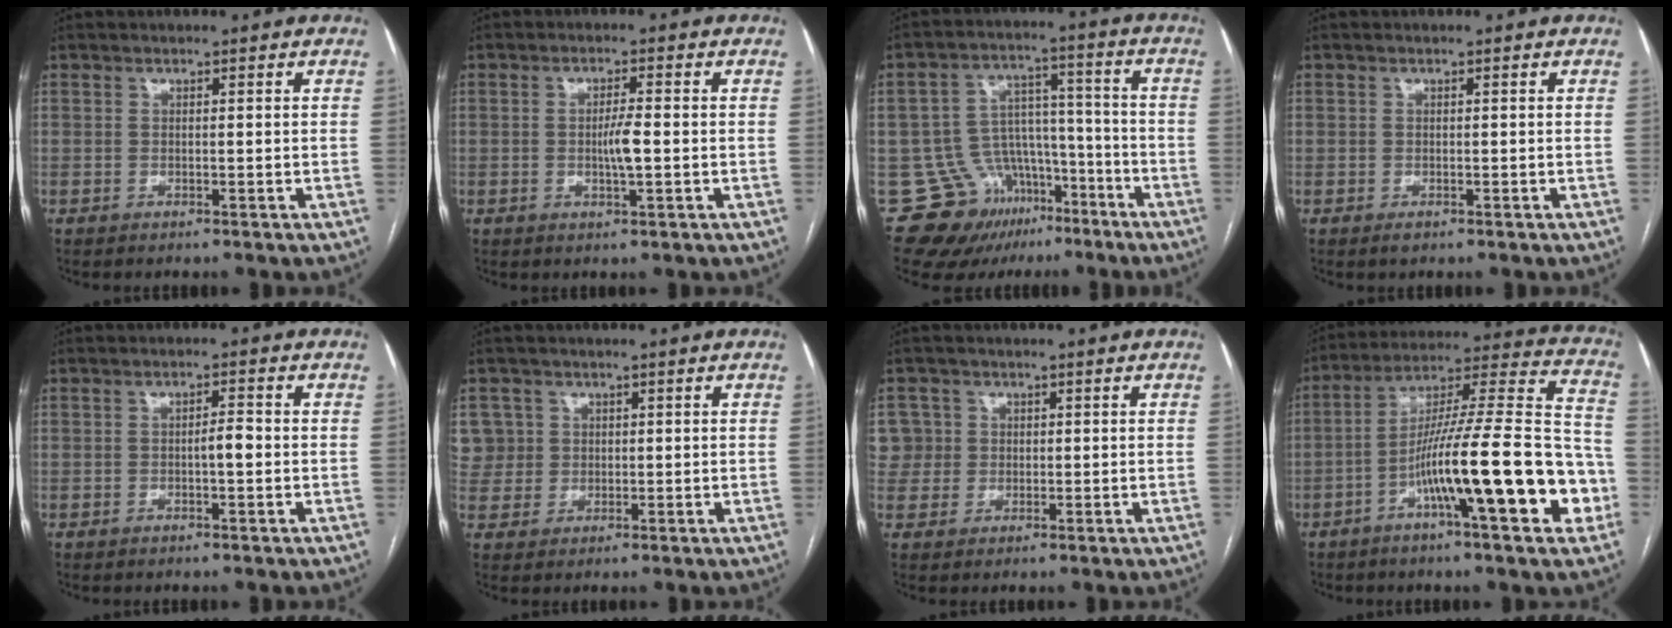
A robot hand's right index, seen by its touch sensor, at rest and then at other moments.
{"total": 3.4, "force": [-0.4, 0.4, 3.4], "torque": [-0.061, -0.002, -0.006]}
{"total": 12.8, "force": [-8.0, 9.7, 2.5], "torque": [-0.033, 0.081, -0.109]}
{"total": 0.9, "force": [-0.4, 0.7, 0.4], "torque": [-0.002, 0.002, -0.004]}
{"total": 2.3, "force": [-0.4, 0.4, 2.3], "torque": [-0.035, 0.004, -0.008]}
{"total": 5.8, "force": [2.0, 5.5, 0.0], "torque": [0.007, 0.017, 0.048]}
{"total": 5.0, "force": [1.2, 4.9, -0.1], "torque": [0.016, 0.018, 0.026]}
{"total": 22.3, "force": [-7.9, 2.0, 20.8], "torque": [-0.287, 0.012, -0.125]}